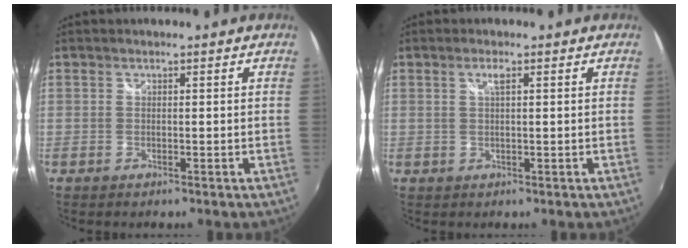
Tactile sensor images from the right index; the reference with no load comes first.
{"total": 1.6, "force": [0.7, 0.2, 1.4], "torque": [-0.025, 0.003, 0.011]}